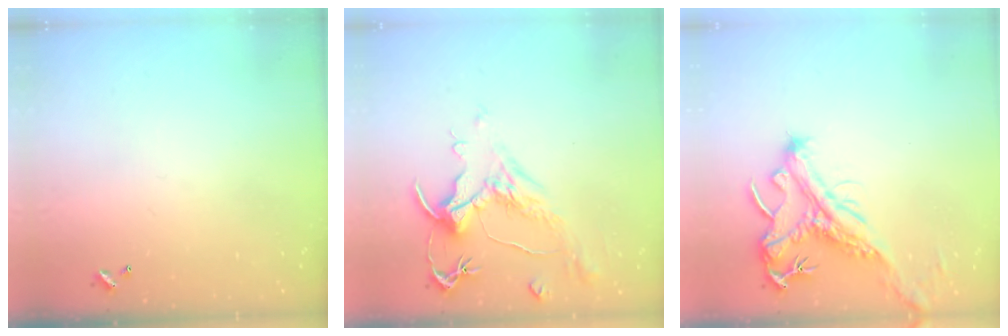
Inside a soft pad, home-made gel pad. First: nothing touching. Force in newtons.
{"total": 1.6, "press": 0.7, "slide": 1.4}
{"total": 2.0, "press": 1.5, "slide": 1.3}